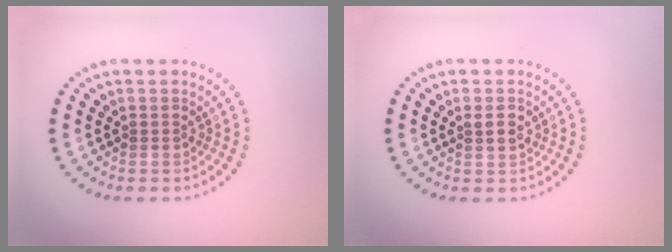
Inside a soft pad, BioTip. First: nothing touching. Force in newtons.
{"total": 1.0, "press": 1.0, "slide": 0.1}